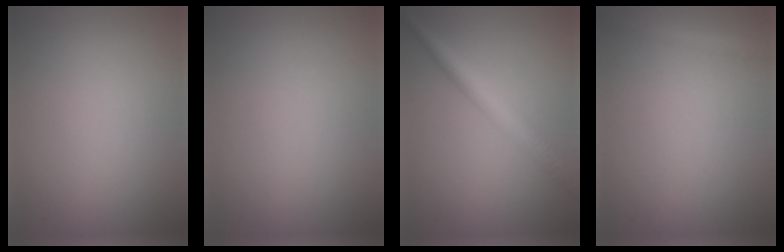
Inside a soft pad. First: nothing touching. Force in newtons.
{"total": 0.0}
{"total": 3.9, "press": 3.9, "slide": 0.1}
{"total": 1.5, "press": 1.5, "slide": 0.1}